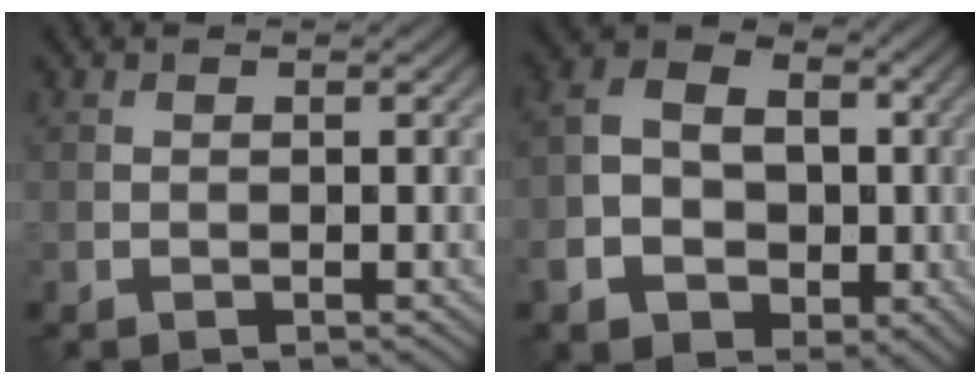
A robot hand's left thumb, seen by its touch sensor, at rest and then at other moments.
{"total": 10.1, "force": [-2.7, 8.0, 5.5], "torque": [-0.113, -0.029, -0.058]}